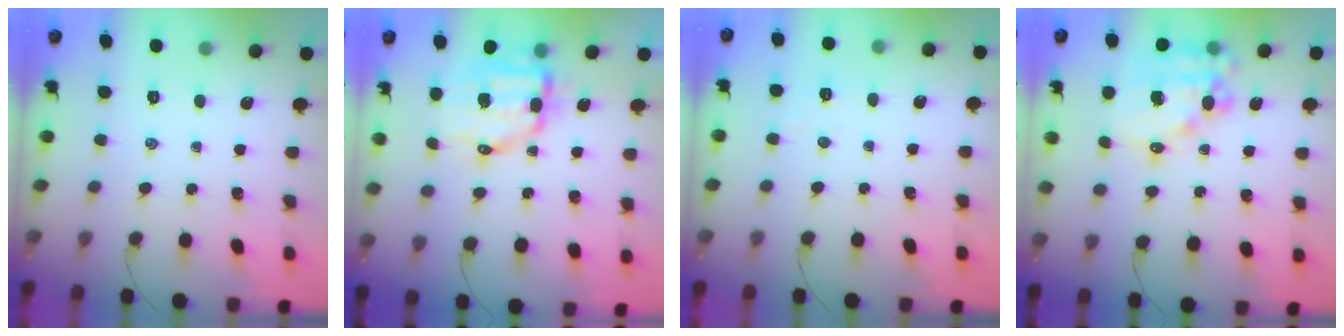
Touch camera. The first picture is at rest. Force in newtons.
{"total": 10.9, "press": 10.7, "slide": 2.2}
{"total": 2.4, "press": 2.3, "slide": 0.6}
{"total": 15.1, "press": 14.7, "slide": 3.6}